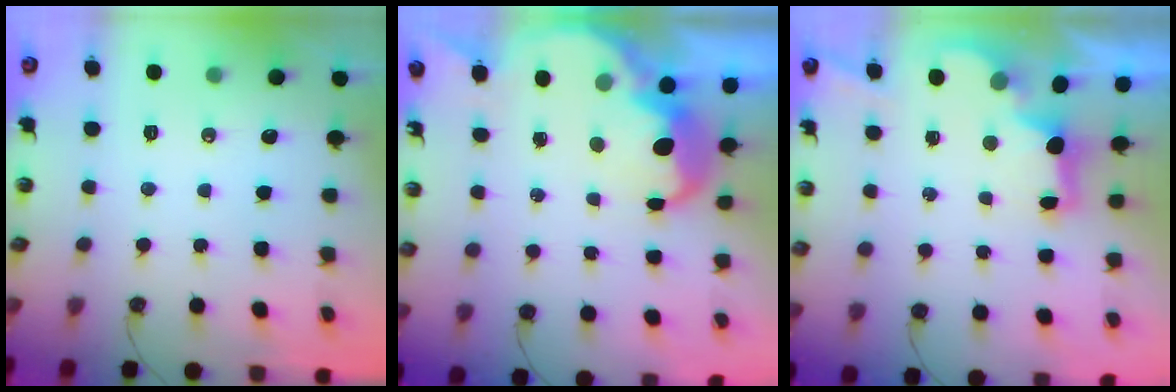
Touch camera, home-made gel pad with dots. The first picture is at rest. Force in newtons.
{"total": 5.6, "press": 5.6, "slide": 0.6}
{"total": 2.5, "press": 2.4, "slide": 0.7}